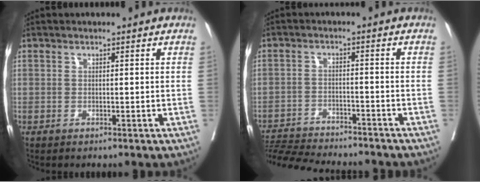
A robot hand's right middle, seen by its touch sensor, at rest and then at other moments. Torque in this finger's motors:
{"motor_torque": [0.94, -1.19, 0.15, 0.10]}